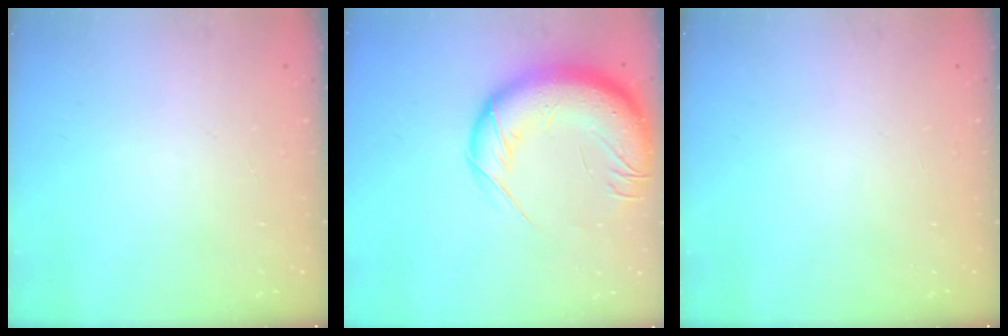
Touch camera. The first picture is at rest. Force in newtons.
{"total": 20.9, "press": 20.3, "slide": 4.9}
{"total": 0.0}